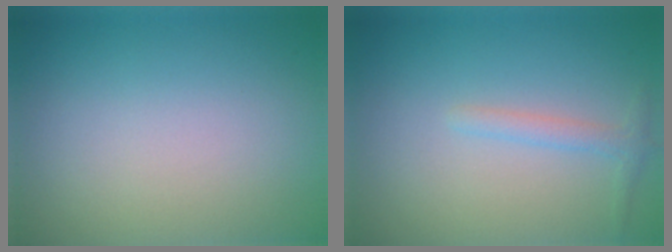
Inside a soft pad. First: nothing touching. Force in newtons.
{"total": 1.4, "press": 1.4, "slide": 0.1}